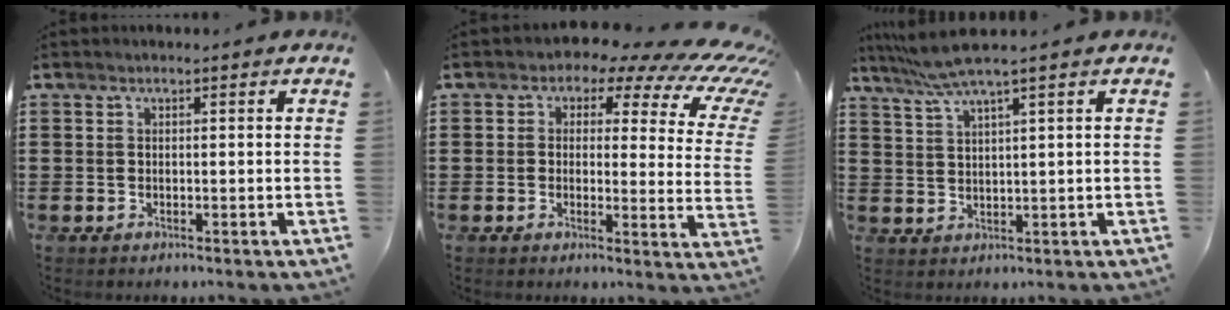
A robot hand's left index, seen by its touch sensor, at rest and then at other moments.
{"total": 6.6, "force": [4.8, 3.1, 3.3], "torque": [-0.056, -0.034, 0.077]}
{"total": 5.0, "force": [3.4, -0.2, 3.6], "torque": [-0.079, -0.003, 0.061]}